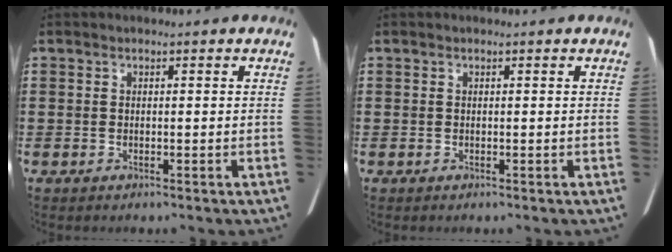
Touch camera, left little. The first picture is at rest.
{"total": 0.0}